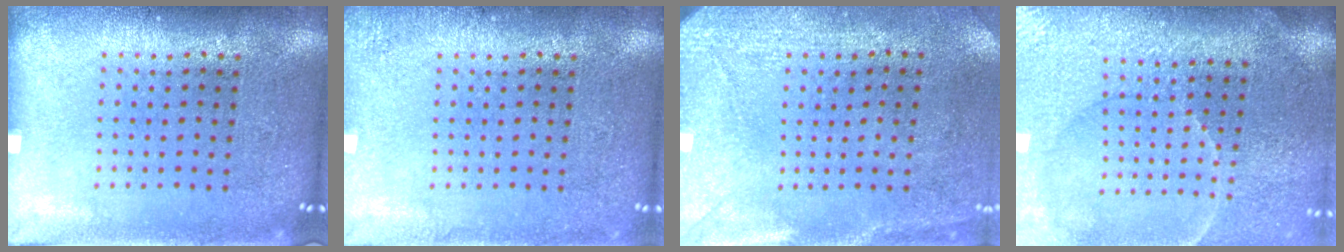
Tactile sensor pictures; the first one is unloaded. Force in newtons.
{"total": 1.3, "press": 1.3, "slide": 0.2}
{"total": 3.0, "press": 2.3, "slide": 1.9}
{"total": 3.7, "press": 3.5, "slide": 1.1}